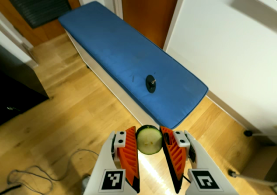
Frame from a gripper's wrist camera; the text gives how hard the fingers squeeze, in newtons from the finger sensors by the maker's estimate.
{"total": 7.2, "left": 6.9, "right": 7.5}